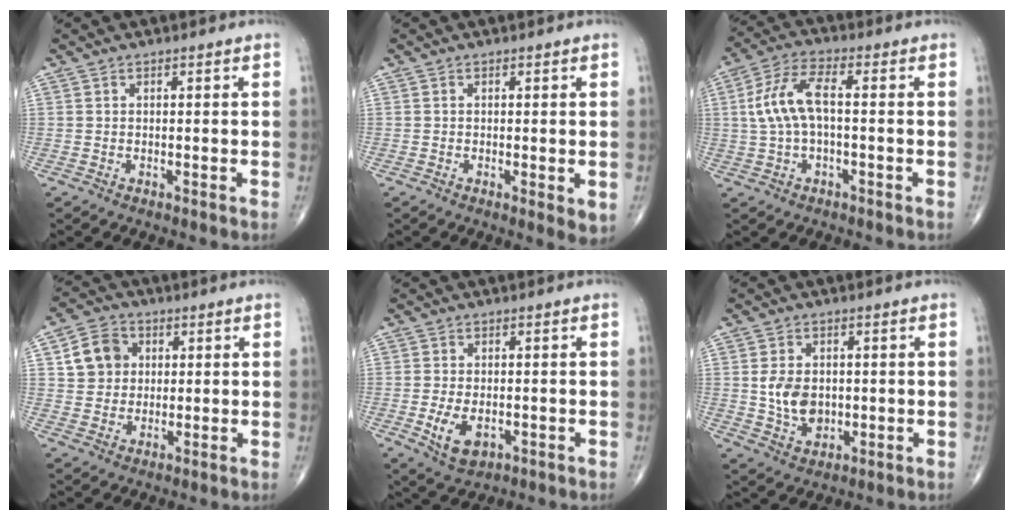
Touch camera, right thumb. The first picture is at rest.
{"total": 3.0, "force": [-0.3, 1.0, 2.8], "torque": [-0.043, -0.011, -0.007]}
{"total": 9.2, "force": [0.4, 3.9, 8.3], "torque": [-0.186, 0.030, 0.005]}
{"total": 8.0, "force": [1.9, 6.9, 3.5], "torque": [-0.036, 0.001, 0.030]}
{"total": 6.5, "force": [-1.7, 3.8, 5.0], "torque": [-0.087, -0.006, -0.022]}
{"total": 7.6, "force": [0.2, 5.4, 5.3], "torque": [-0.079, -0.007, 0.011]}